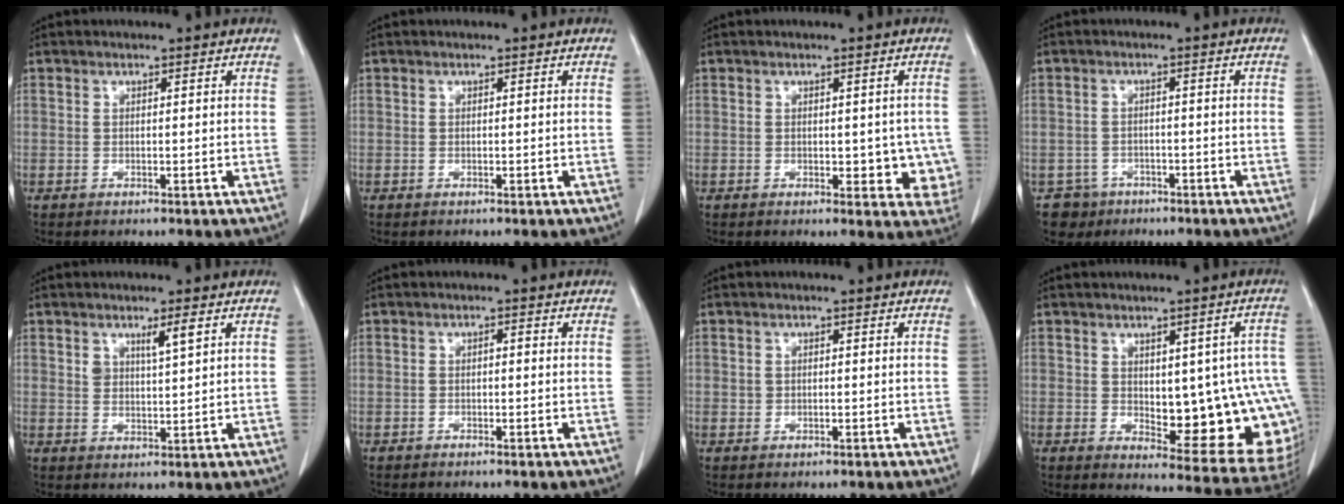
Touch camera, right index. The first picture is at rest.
{"total": 0.0}
{"total": 5.6, "force": [-0.3, 3.2, 4.6], "torque": [-0.029, 0.004, 0.001]}
{"total": 4.5, "force": [-2.6, 3.6, -0.5], "torque": [0.015, 0.011, -0.041]}
{"total": 3.4, "force": [1.9, 0.5, 2.8], "torque": [-0.050, 0.000, 0.034]}
{"total": 0.7, "force": [-0.2, 0.3, 0.6], "torque": [-0.010, 0.003, -0.005]}
{"total": 1.0, "force": [-0.1, 0.8, 0.6], "torque": [-0.013, 0.002, 0.000]}
{"total": 16.3, "force": [-0.9, 5.8, 15.2], "torque": [-0.135, 0.012, 0.013]}